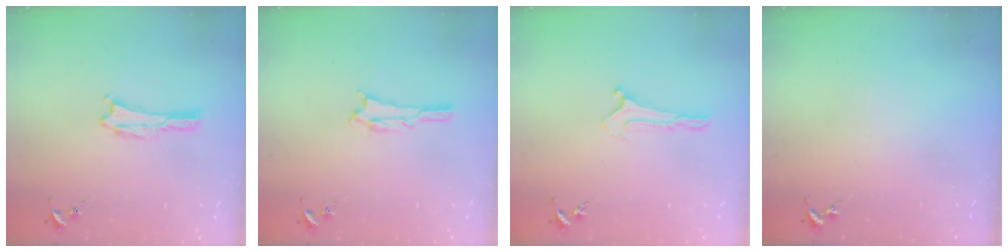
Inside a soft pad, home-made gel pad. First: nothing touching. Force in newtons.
{"total": 1.1, "press": 1.1, "slide": 0.1}
{"total": 0.0}
{"total": 0.0}